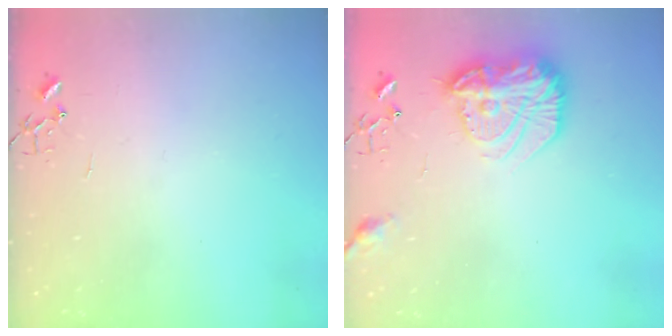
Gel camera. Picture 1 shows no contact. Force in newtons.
{"total": 18.4, "press": 18.3, "slide": 1.4}